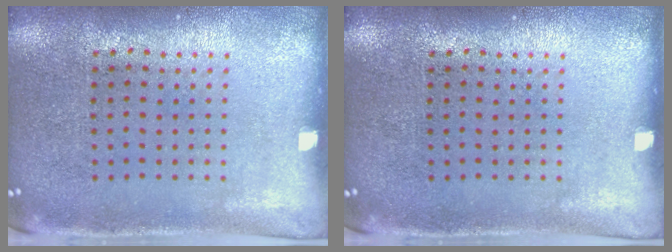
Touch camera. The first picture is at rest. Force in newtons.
{"total": 0.0}